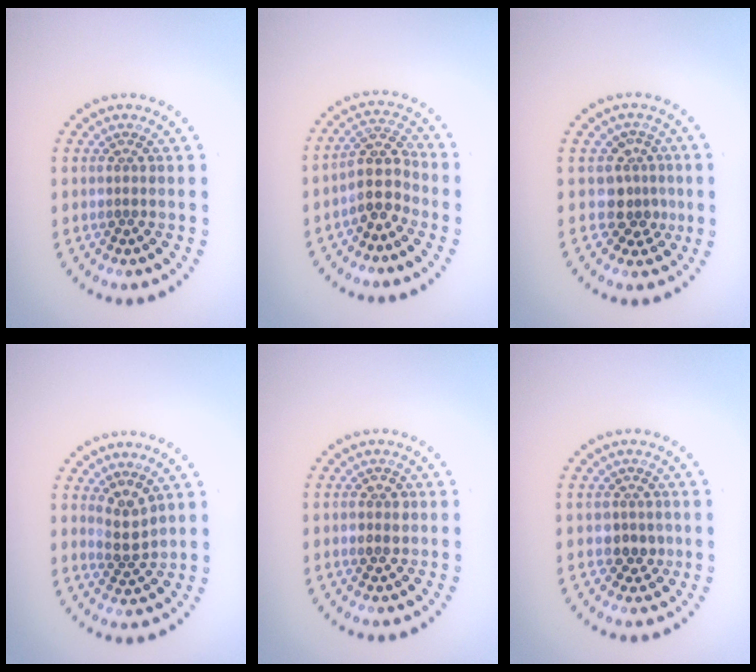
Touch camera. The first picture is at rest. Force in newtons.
{"total": 3.5, "press": 2.8, "slide": 2.0}
{"total": 2.7, "press": 2.1, "slide": 1.7}
{"total": 2.4, "press": 1.8, "slide": 1.6}
{"total": 1.5, "press": 1.5, "slide": 0.3}
{"total": 2.1, "press": 1.8, "slide": 0.9}